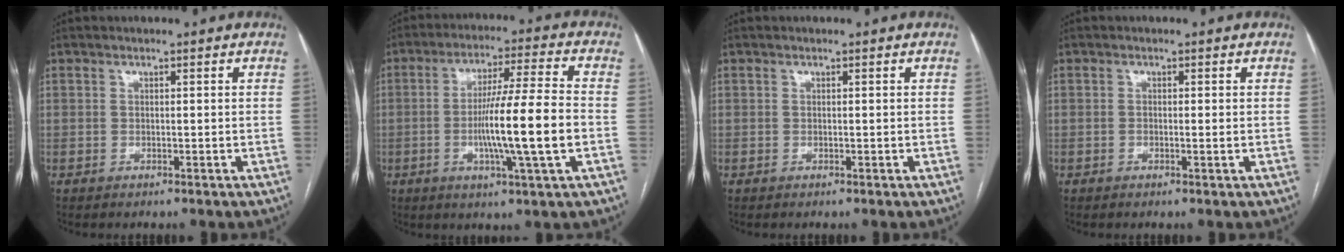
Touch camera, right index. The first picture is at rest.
{"total": 13.2, "force": [-2.4, -0.7, 12.9], "torque": [-0.230, -0.006, -0.048]}
{"total": 0.0}
{"total": 1.0, "force": [-0.1, 0.1, 1.0], "torque": [-0.020, -0.003, -0.002]}